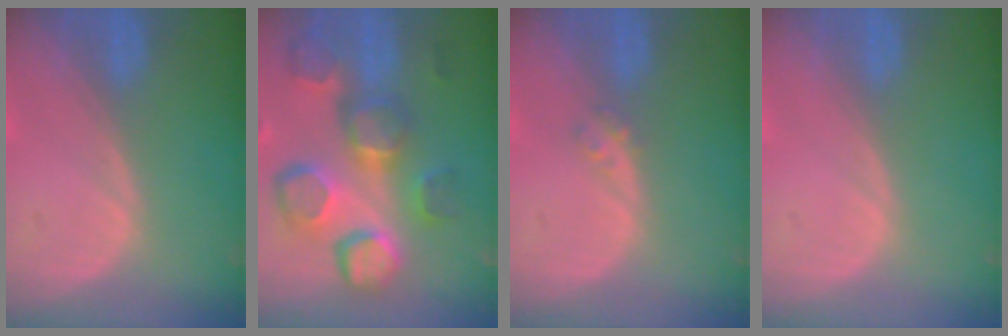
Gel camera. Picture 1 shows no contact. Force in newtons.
{"total": 12.9, "press": 11.2, "slide": 6.4}
{"total": 1.6, "press": 1.4, "slide": 0.8}
{"total": 0.0}